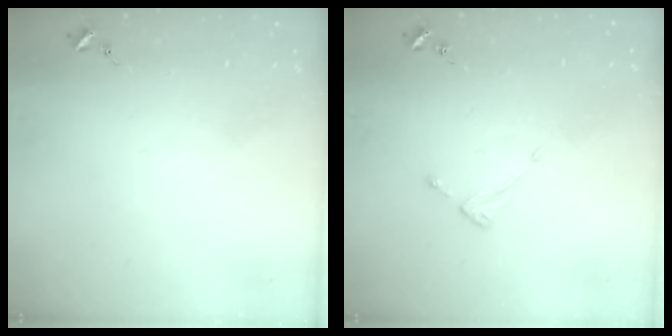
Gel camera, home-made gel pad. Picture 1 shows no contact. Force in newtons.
{"total": 2.6, "press": 2.6, "slide": 0.3}